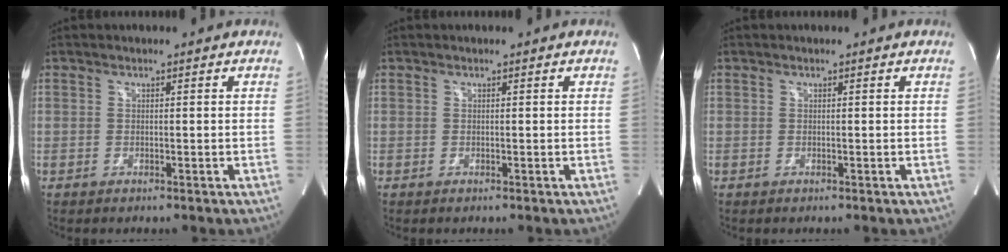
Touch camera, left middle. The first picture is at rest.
{"total": 0.0}
{"total": 0.0}